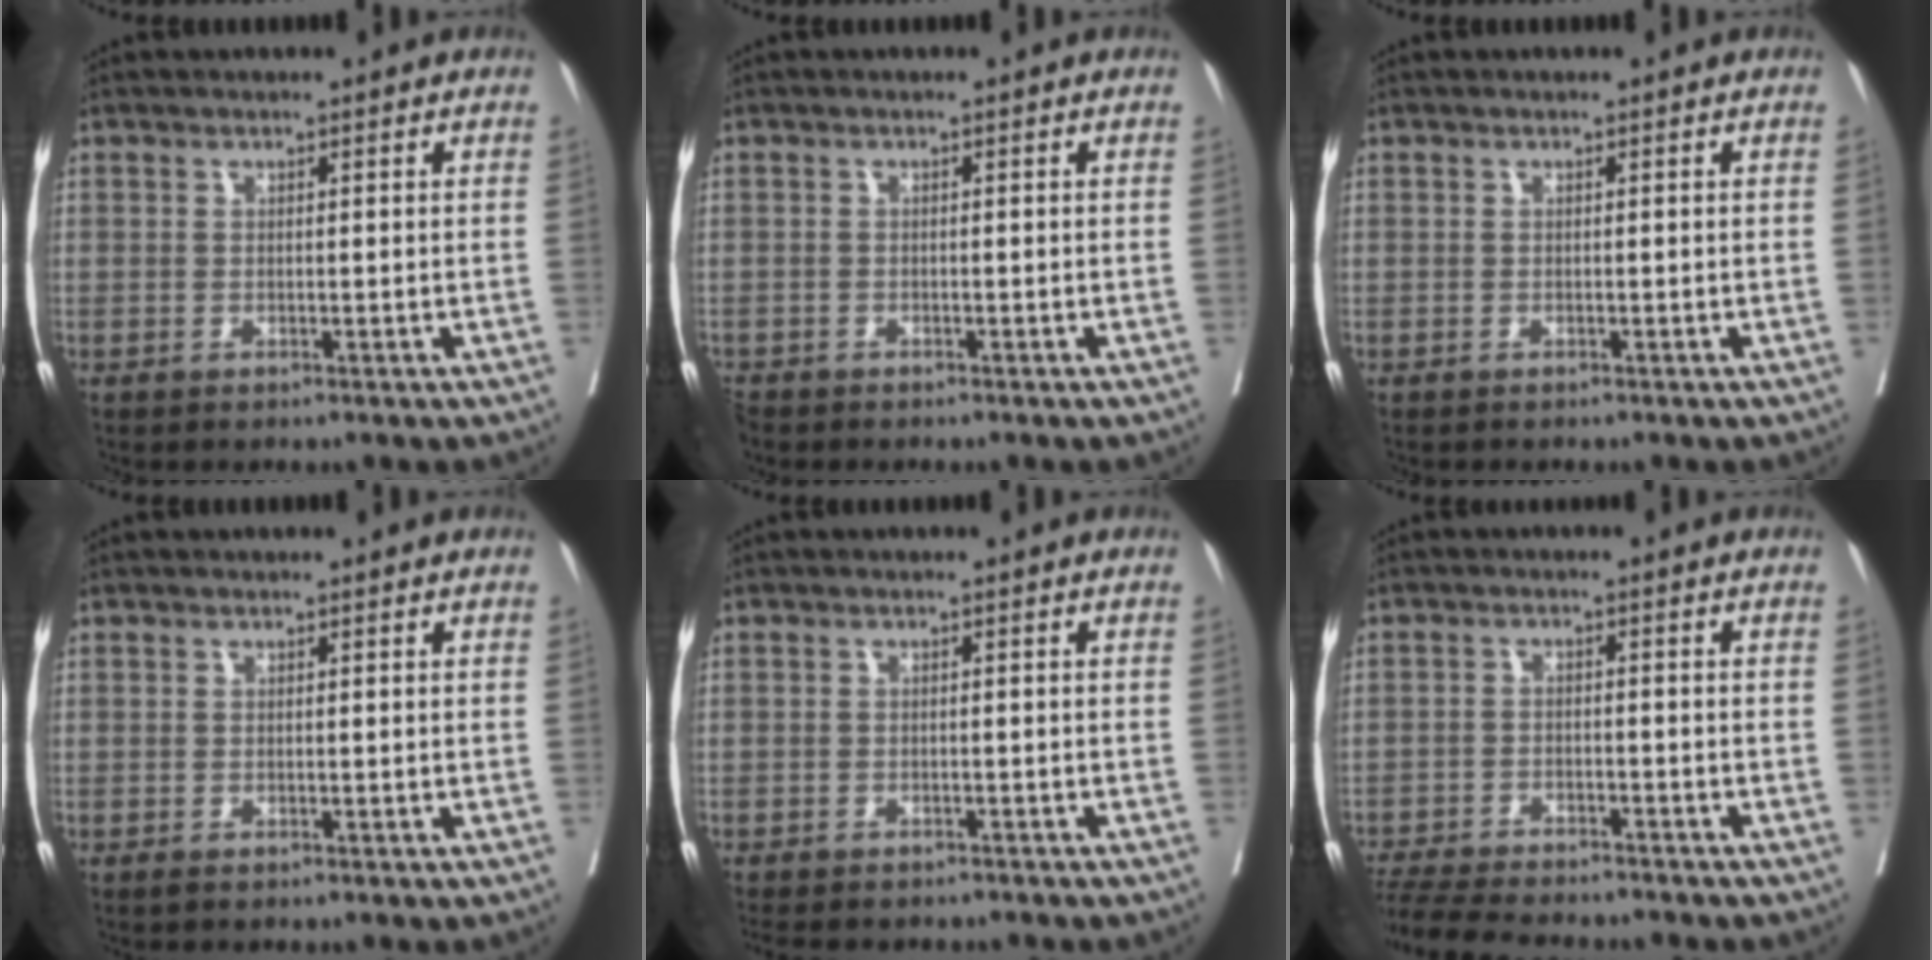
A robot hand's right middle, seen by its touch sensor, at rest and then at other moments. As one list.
[{"total": 1.8, "force": [-1.7, 0.6, 0.3], "torque": [-0.010, -0.006, -0.031]}, {"total": 0.0}, {"total": 0.0}, {"total": 9.2, "force": [-8.1, 2.9, 3.4], "torque": [-0.061, -0.006, -0.101]}, {"total": 13.1, "force": [-11.9, 1.8, 5.2], "torque": [-0.098, -0.017, -0.178]}]